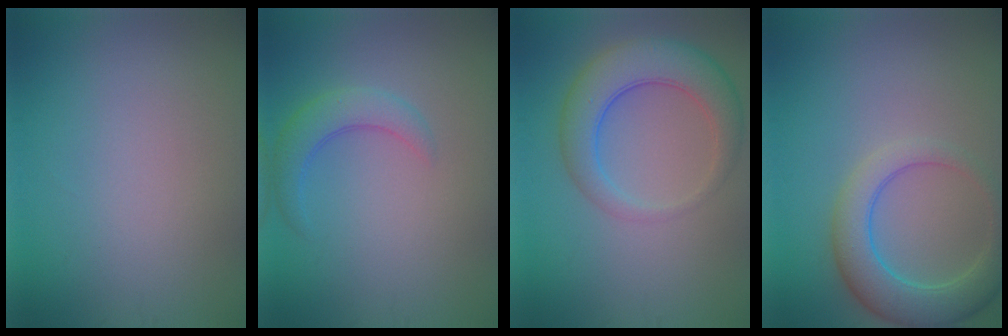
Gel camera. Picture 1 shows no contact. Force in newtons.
{"total": 2.9, "press": 2.9, "slide": 0.2}
{"total": 5.5, "press": 5.5, "slide": 0.1}
{"total": 5.1, "press": 5.1, "slide": 0.5}